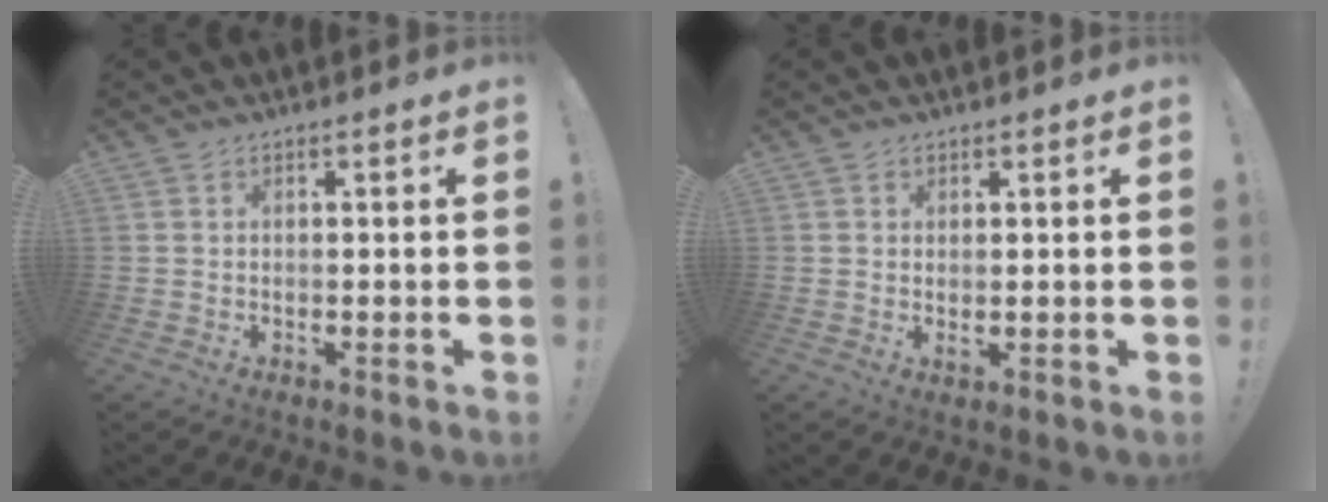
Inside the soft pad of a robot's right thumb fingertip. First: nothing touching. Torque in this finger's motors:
{"motor_torque": [-0.26, 0.17, -0.30, 0.21, 0.00]}